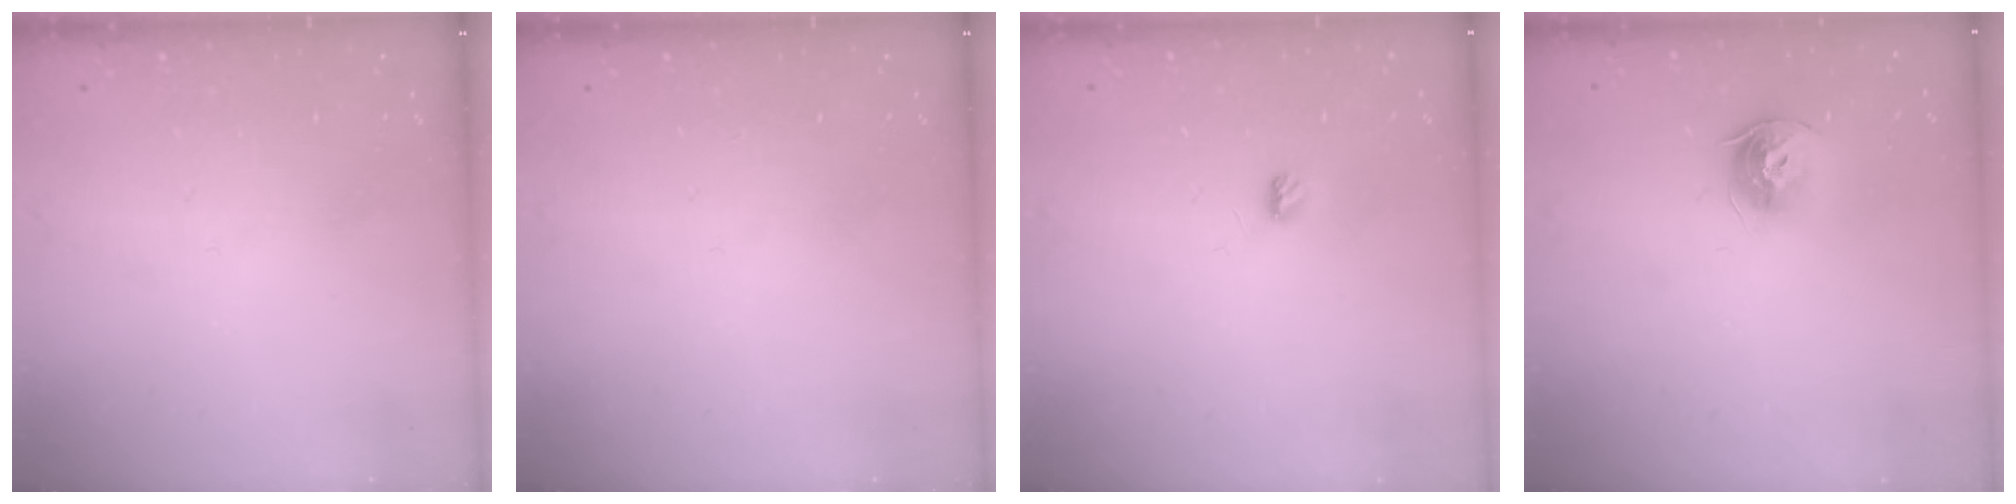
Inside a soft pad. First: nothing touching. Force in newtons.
{"total": 0.0}
{"total": 3.3, "press": 3.3, "slide": 0.4}
{"total": 9.5, "press": 9.4, "slide": 0.9}